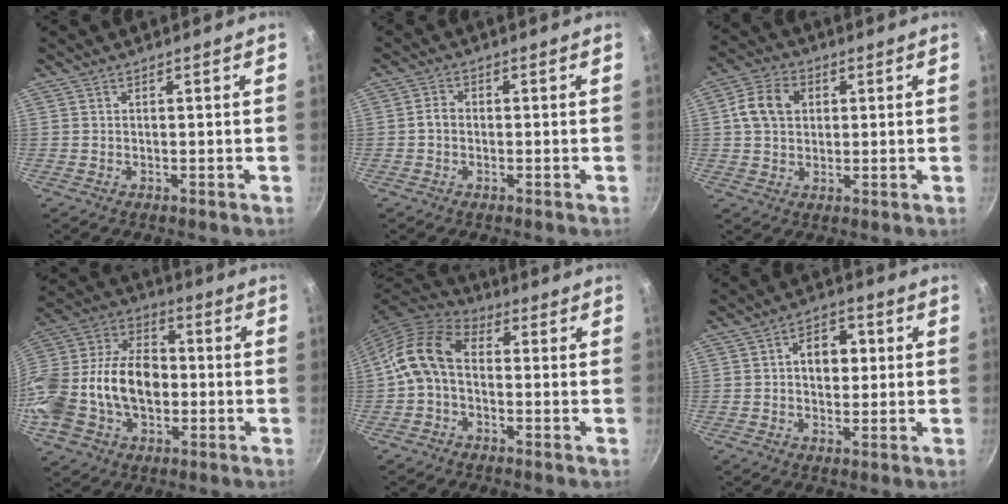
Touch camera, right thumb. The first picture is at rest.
{"total": 2.4, "force": [-0.4, 1.9, 1.4], "torque": [-0.018, 0.009, -0.013]}
{"total": 8.7, "force": [1.9, 6.6, 5.4], "torque": [-0.092, 0.011, 0.028]}
{"total": 24.7, "force": [-3.4, 16.7, 17.9], "torque": [-0.385, 0.029, -0.056]}
{"total": 11.1, "force": [-0.4, 7.4, 8.2], "torque": [-0.156, 0.029, -0.023]}
{"total": 7.3, "force": [1.1, 4.9, 5.3], "torque": [-0.052, 0.011, 0.010]}